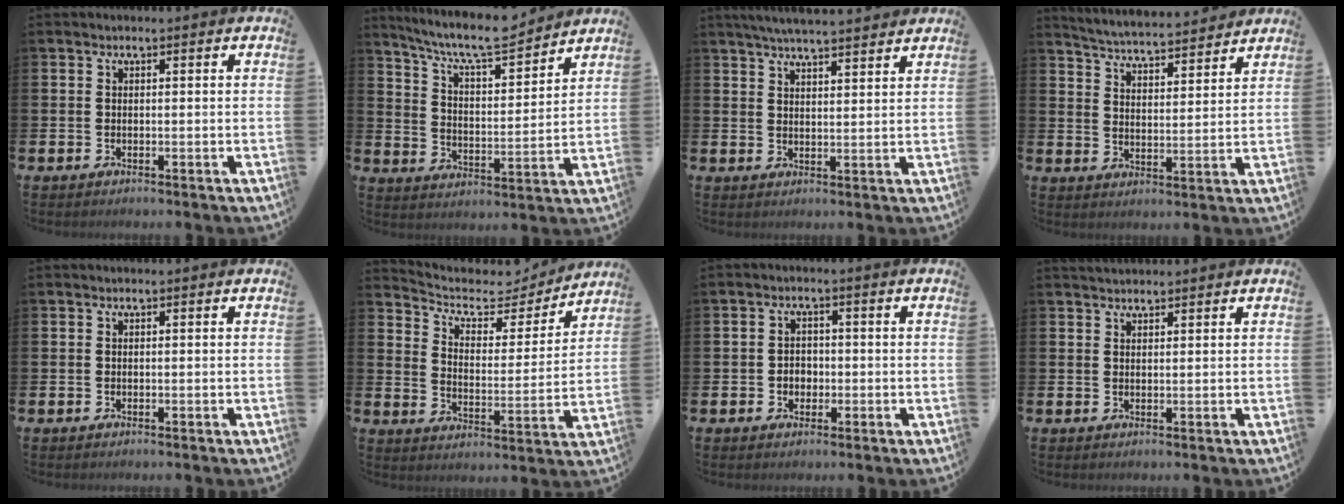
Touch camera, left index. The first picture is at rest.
{"total": 8.4, "force": [7.8, 1.1, 2.9], "torque": [-0.085, -0.052, 0.135]}
{"total": 4.7, "force": [4.6, -0.1, 0.9], "torque": [-0.030, -0.019, 0.084]}
{"total": 4.9, "force": [4.9, 0.3, 0.4], "torque": [-0.037, -0.037, 0.084]}
{"total": 0.0}
{"total": 6.0, "force": [5.3, 2.4, 1.3], "torque": [-0.058, -0.044, 0.085]}
{"total": 2.3, "force": [-0.5, 2.0, 0.9], "torque": [-0.014, 0.005, -0.016]}
{"total": 1.8, "force": [1.7, 0.4, 0.1], "torque": [0.003, -0.002, 0.030]}